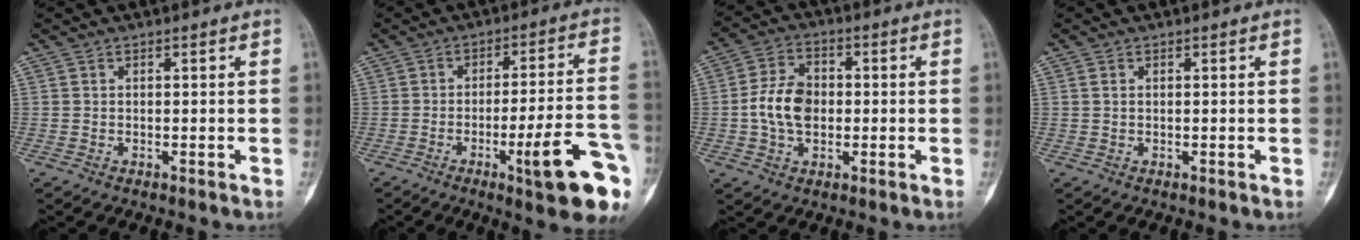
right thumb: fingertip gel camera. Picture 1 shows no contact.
{"total": 15.1, "force": [-6.3, 2.2, 13.5], "torque": [-0.168, 0.025, -0.083]}
{"total": 9.1, "force": [-0.6, 6.3, 6.5], "torque": [-0.107, 0.016, -0.016]}
{"total": 0.6, "force": [0.2, 0.4, 0.4], "torque": [-0.009, -0.001, 0.005]}